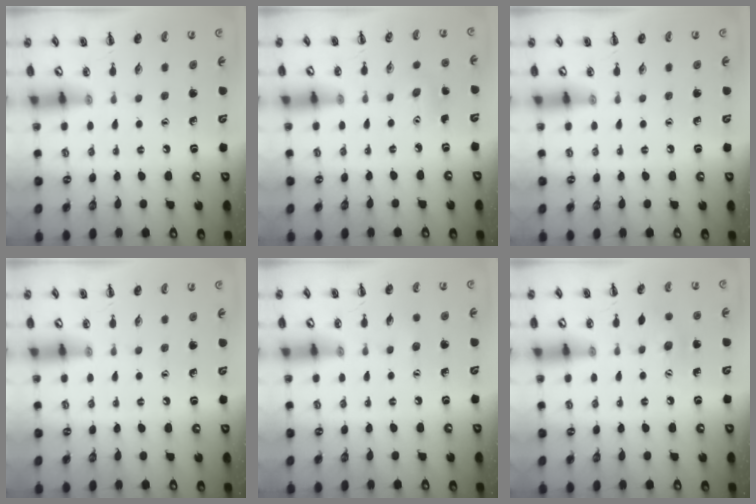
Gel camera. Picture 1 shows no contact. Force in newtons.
{"total": 2.8, "press": 2.8, "slide": 0.7}
{"total": 0.0}
{"total": 0.0}
{"total": 3.2, "press": 3.0, "slide": 0.8}
{"total": 7.1, "press": 7.0, "slide": 1.3}